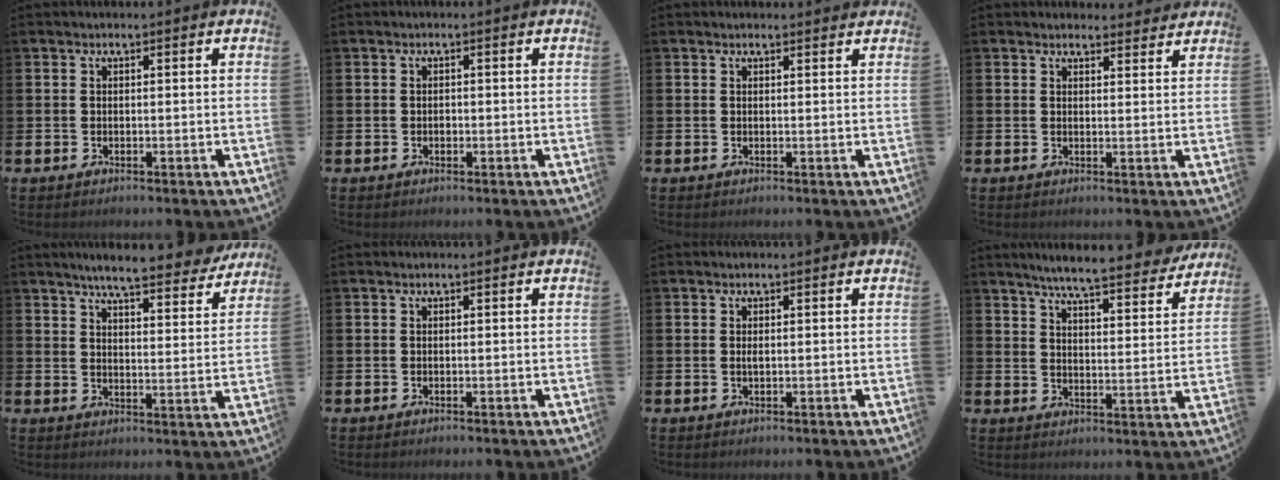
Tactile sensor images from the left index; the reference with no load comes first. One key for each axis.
{"total": 0.6, "fx": -0.1, "fy": 0.5, "fz": 0.3, "tx": -0.007, "ty": 0.003, "tz": -0.003}
{"total": 0.8, "fx": 0.8, "fy": 0.1, "fz": 0.2, "tx": 0.006, "ty": -0.002, "tz": 0.013}
{"total": 2.5, "fx": 2.4, "fy": 0.6, "fz": -0.1, "tx": 0.005, "ty": -0.014, "tz": 0.043}
{"total": 7.1, "fx": 6.6, "fy": 0.7, "fz": 2.4, "tx": -0.050, "ty": -0.040, "tz": 0.111}
{"total": 0.0}
{"total": 0.5, "fx": 0.1, "fy": 0.2, "fz": 0.5, "tx": -0.011, "ty": 0.000, "tz": 0.003}
{"total": 7.1, "fx": 6.7, "fy": 0.4, "fz": 2.5, "tx": -0.059, "ty": -0.042, "tz": 0.112}